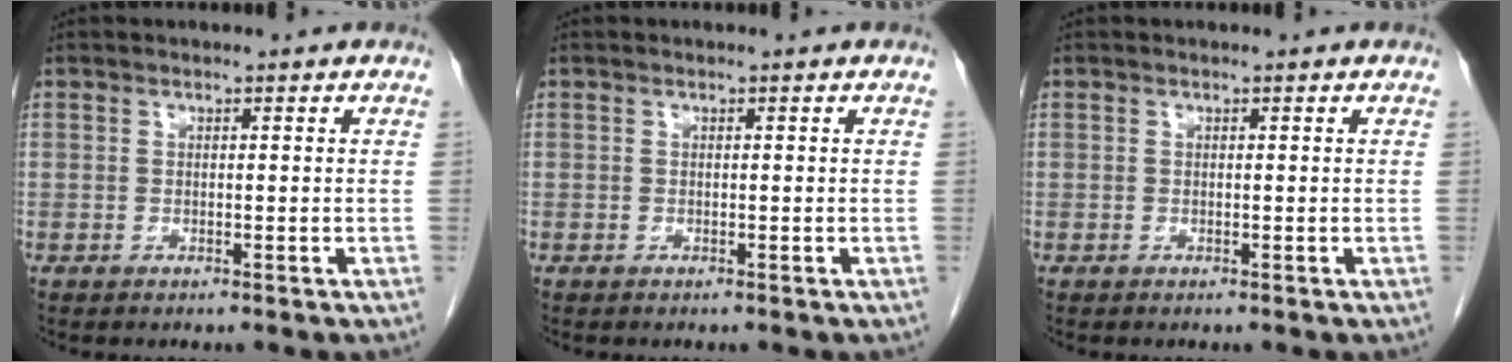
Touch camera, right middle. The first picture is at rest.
{"total": 0.0}
{"total": 0.0}